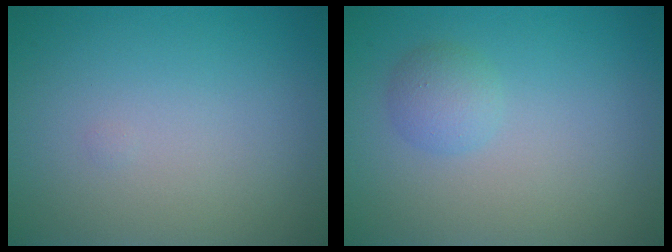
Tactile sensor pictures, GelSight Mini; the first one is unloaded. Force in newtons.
{"total": 1.7, "press": 1.7, "slide": 0.2}